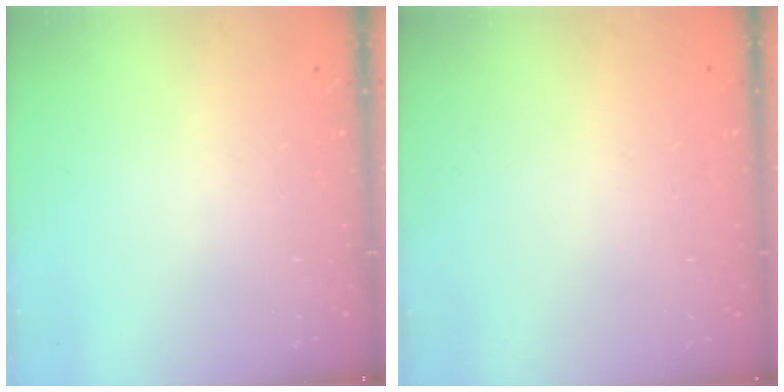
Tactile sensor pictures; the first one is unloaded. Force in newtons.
{"total": 0.0}